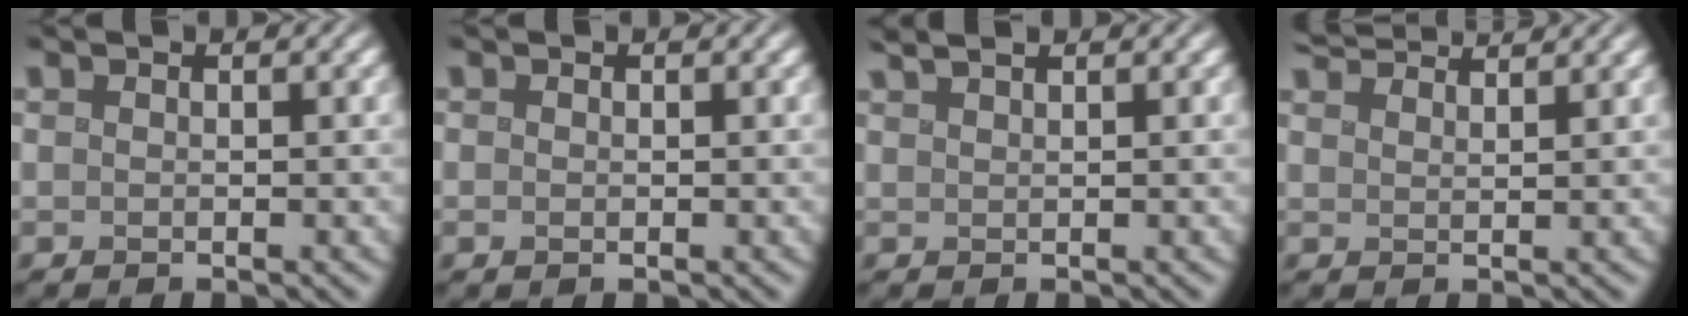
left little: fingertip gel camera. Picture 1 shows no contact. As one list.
[{"total": 0.0}, {"total": 2.5, "force": [2.0, 0.7, 1.3], "torque": [0.002, 0.016, 0.008]}, {"total": 5.0, "force": [4.7, 0.7, 1.6], "torque": [-0.022, 0.019, 0.059]}]